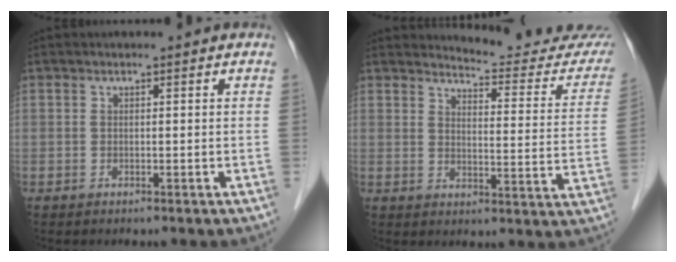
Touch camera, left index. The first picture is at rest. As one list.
[{"total": 15.4, "force": [15.2, 1.0, 2.2], "torque": [-0.010, -0.102, 0.157]}]